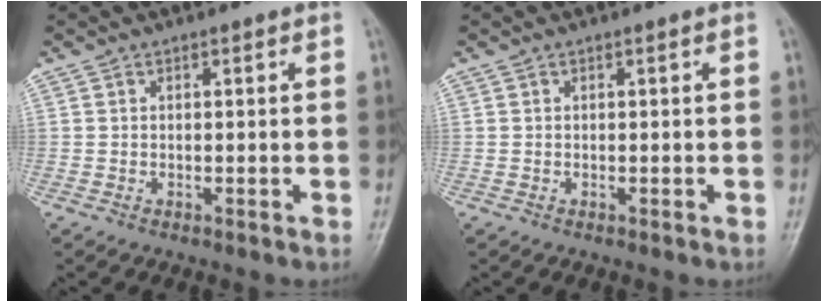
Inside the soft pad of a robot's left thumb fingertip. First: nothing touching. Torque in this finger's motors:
{"motor_torque": [0.01, 0.01, 0.01, -0.01, 0.00]}